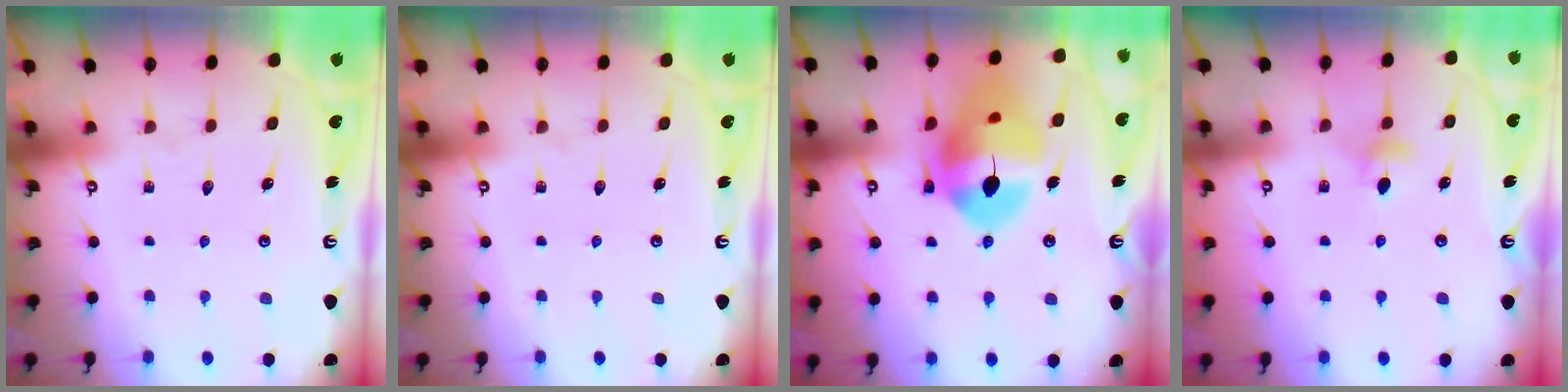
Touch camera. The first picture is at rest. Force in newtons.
{"total": 0.0}
{"total": 18.3, "press": 18.1, "slide": 2.0}
{"total": 3.4, "press": 3.3, "slide": 0.8}